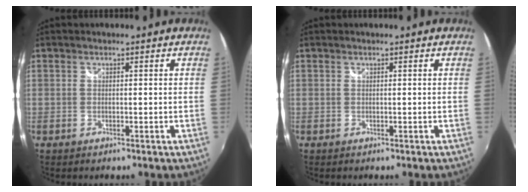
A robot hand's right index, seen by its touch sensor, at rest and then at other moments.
{"total": 0.0}